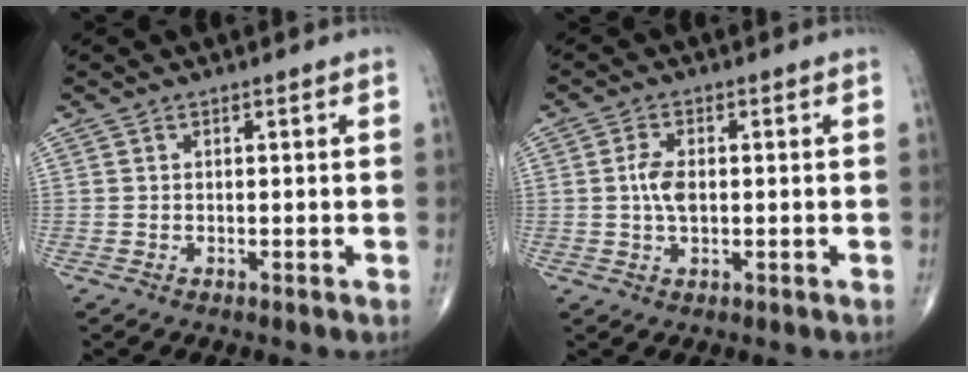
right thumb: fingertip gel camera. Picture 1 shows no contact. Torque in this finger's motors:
{"motor_torque": [0.41, 0.27, 0.15, -0.32, 0.04]}